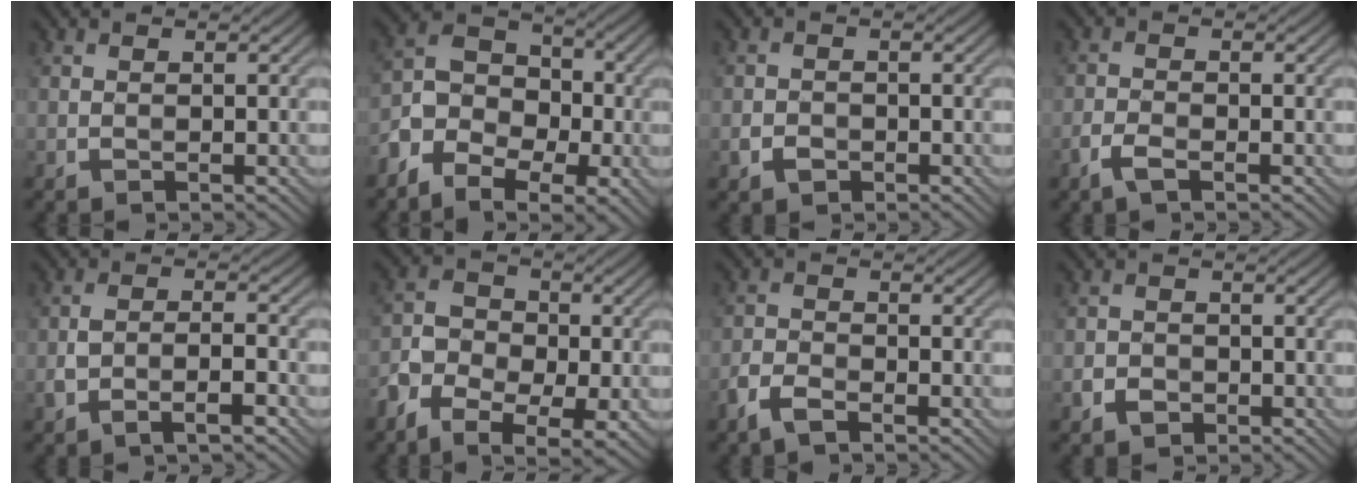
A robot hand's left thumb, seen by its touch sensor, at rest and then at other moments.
{"total": 11.0, "force": [-5.3, 7.2, 6.3], "torque": [-0.136, -0.020, -0.112]}
{"total": 2.0, "force": [-1.1, 1.5, 0.8], "torque": [-0.015, -0.004, -0.021]}
{"total": 2.5, "force": [-1.6, 0.9, 1.7], "torque": [-0.040, -0.002, -0.036]}
{"total": 4.7, "force": [-2.4, 1.7, 3.6], "torque": [-0.074, 0.000, -0.046]}
{"total": 10.1, "force": [-5.1, 6.3, 6.1], "torque": [-0.129, -0.020, -0.105]}
{"total": 3.6, "force": [-2.5, 1.5, 2.1], "torque": [-0.048, -0.004, -0.059]}
{"total": 2.4, "force": [-1.2, 1.9, 0.9], "torque": [-0.012, -0.002, -0.025]}